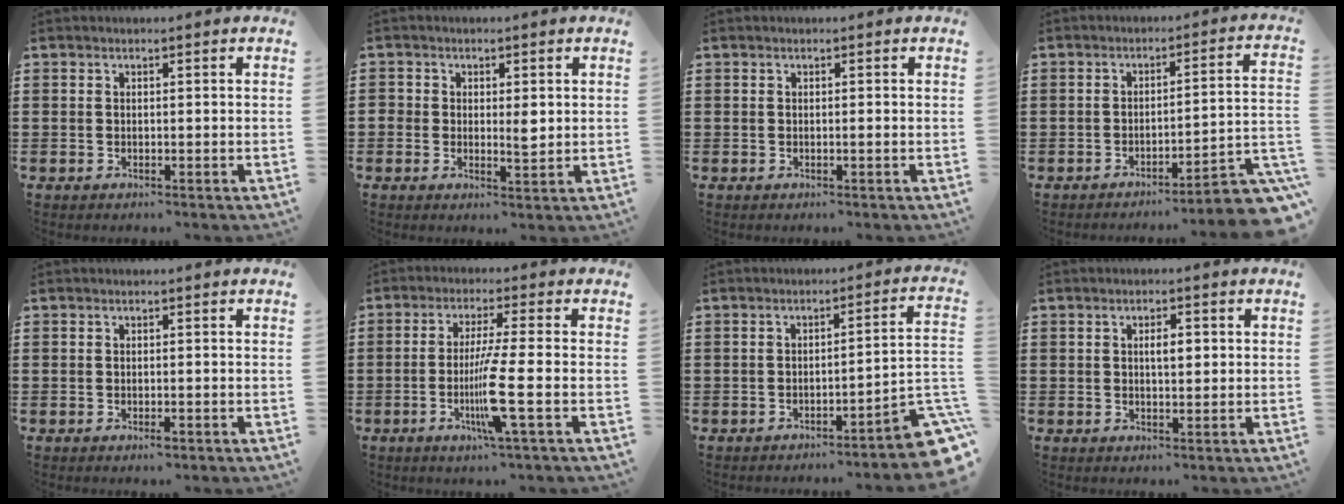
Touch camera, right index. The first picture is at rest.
{"total": 2.7, "force": [0.1, 1.8, 2.0], "torque": [-0.036, 0.003, 0.000]}
{"total": 0.5, "force": [-0.2, 0.0, 0.5], "torque": [-0.007, -0.004, -0.002]}
{"total": 5.0, "force": [-4.0, 0.2, 3.1], "torque": [-0.053, -0.017, -0.079]}
{"total": 1.2, "force": [-0.5, 0.3, 1.0], "torque": [-0.020, -0.005, -0.009]}
{"total": 8.2, "force": [-2.3, -0.4, 7.8], "torque": [-0.159, -0.025, -0.049]}
{"total": 4.5, "force": [-2.9, 0.2, 3.5], "torque": [-0.053, -0.023, -0.060]}
{"total": 2.8, "force": [0.4, 1.0, 2.6], "torque": [-0.042, 0.001, 0.003]}